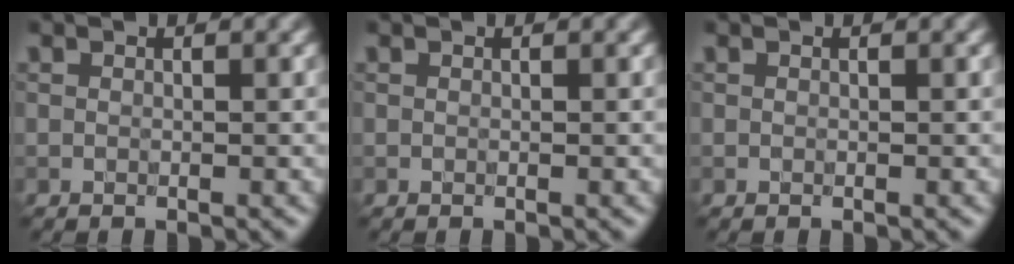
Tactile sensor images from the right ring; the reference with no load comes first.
{"total": 0.0}
{"total": 0.0}